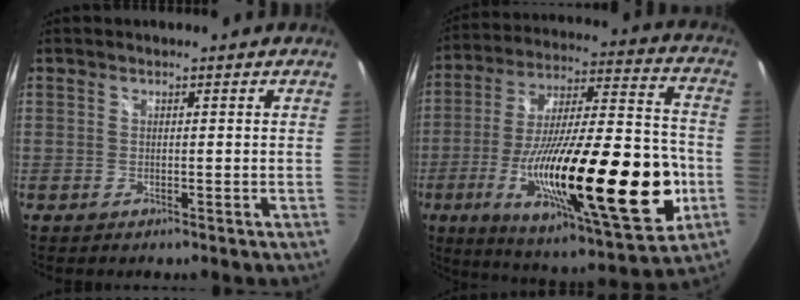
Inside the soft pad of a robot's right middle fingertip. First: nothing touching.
{"total": 32.0, "force": [-9.2, 7.3, 29.8], "torque": [-0.505, -0.040, -0.136]}